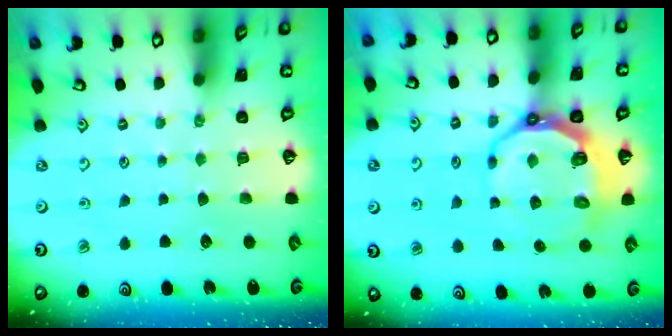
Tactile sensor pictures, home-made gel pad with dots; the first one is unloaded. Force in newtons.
{"total": 10.0, "press": 9.1, "slide": 4.2}